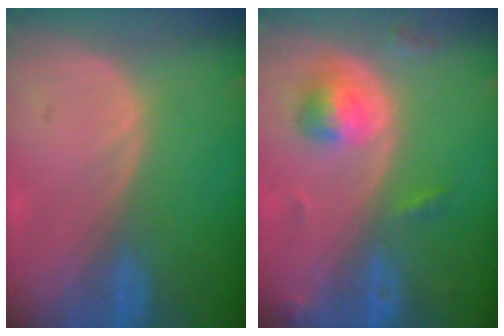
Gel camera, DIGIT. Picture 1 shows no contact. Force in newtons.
{"total": 4.7, "press": 4.7, "slide": 0.4}